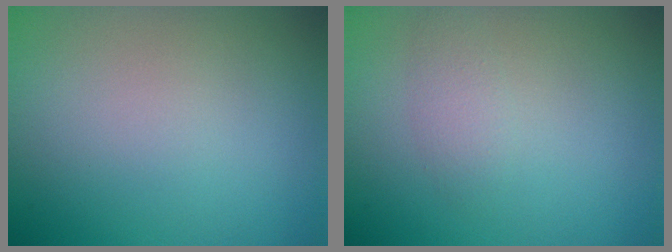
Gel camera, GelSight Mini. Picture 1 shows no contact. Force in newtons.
{"total": 1.5, "press": 1.5, "slide": 0.1}